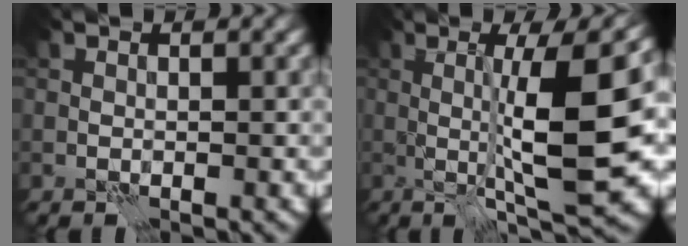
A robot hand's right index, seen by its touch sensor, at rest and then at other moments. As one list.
[{"total": 9.7, "force": [0.1, 1.6, 9.6], "torque": [-0.135, 0.007, 0.006]}]